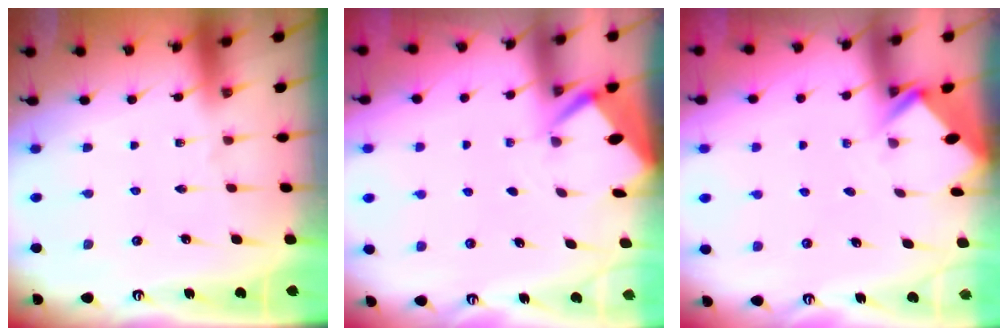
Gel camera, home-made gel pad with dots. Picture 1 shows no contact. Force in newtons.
{"total": 2.5, "press": 2.5, "slide": 0.3}
{"total": 2.8, "press": 2.8, "slide": 0.2}